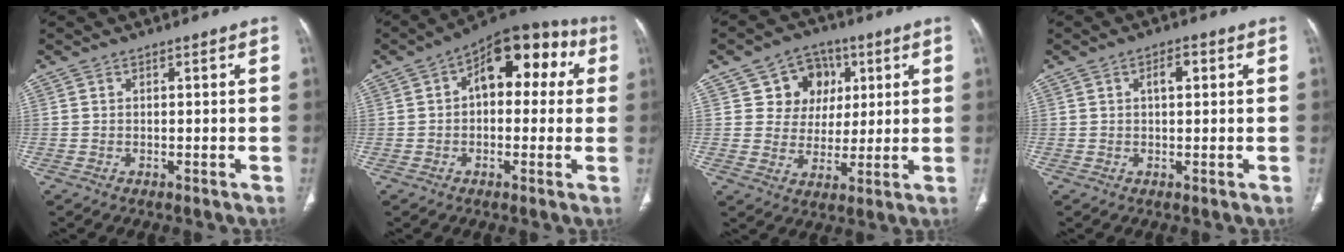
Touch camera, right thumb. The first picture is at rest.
{"total": 14.8, "force": [3.4, 8.5, 11.7], "torque": [-0.112, 0.039, 0.038]}
{"total": 9.8, "force": [3.6, 8.6, 3.1], "torque": [0.001, -0.006, 0.058]}
{"total": 3.0, "force": [0.9, 1.5, 2.5], "torque": [-0.034, 0.005, 0.012]}